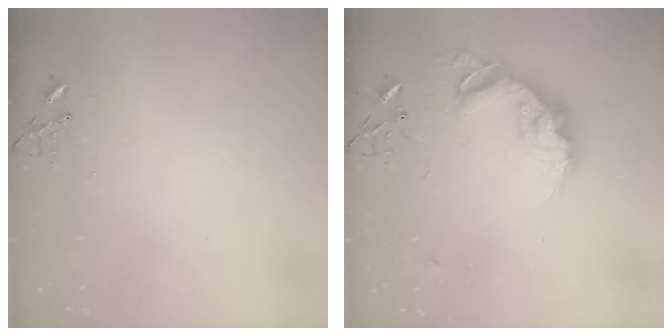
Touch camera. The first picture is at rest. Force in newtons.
{"total": 16.1, "press": 16.1, "slide": 1.0}